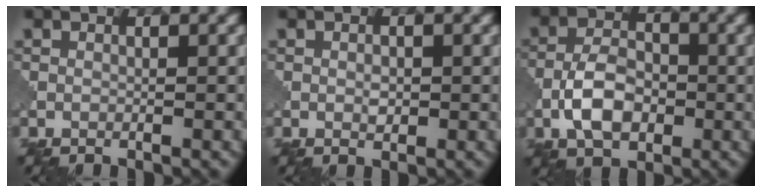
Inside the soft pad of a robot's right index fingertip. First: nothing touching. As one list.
[{"total": 0.8, "force": [0.4, 0.5, 0.5], "torque": [-0.012, 0.001, 0.012]}, {"total": 4.9, "force": [-1.3, 3.2, 3.5], "torque": [-0.064, 0.005, -0.024]}]